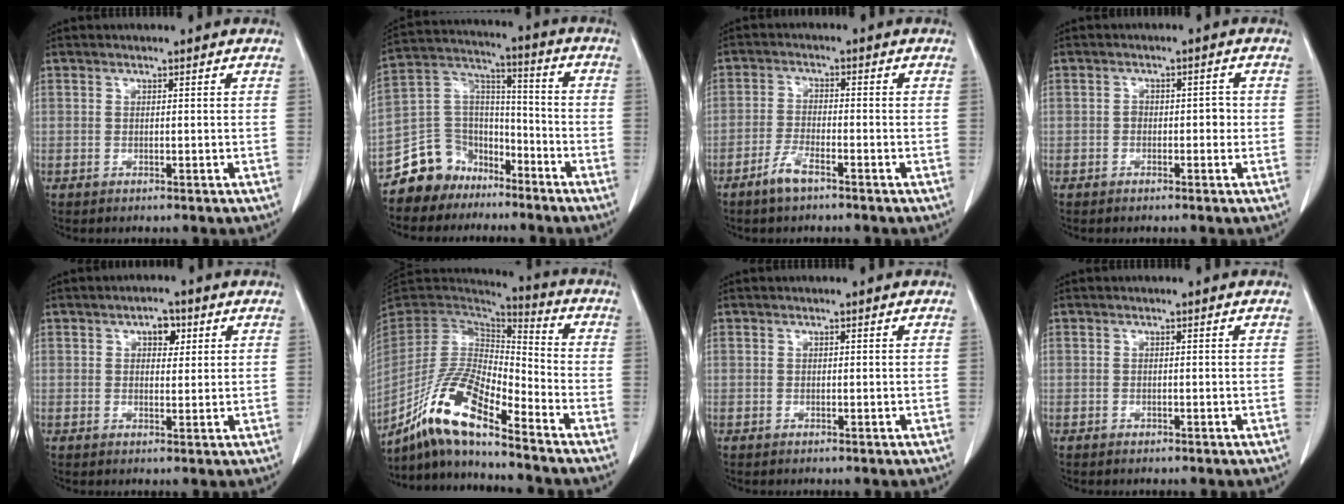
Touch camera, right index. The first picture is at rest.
{"total": 9.5, "force": [-6.6, 6.7, 1.0], "torque": [-0.021, 0.041, -0.118]}
{"total": 3.8, "force": [-2.8, 0.7, 2.5], "torque": [-0.058, -0.004, -0.054]}
{"total": 2.1, "force": [-0.5, 1.4, 1.5], "torque": [-0.011, 0.009, -0.007]}
{"total": 3.2, "force": [1.4, 1.8, 2.2], "torque": [-0.031, 0.007, 0.019]}
{"total": 14.6, "force": [-10.5, 2.5, 10.0], "torque": [-0.196, -0.004, -0.195]}
{"total": 0.0}
{"total": 0.0}